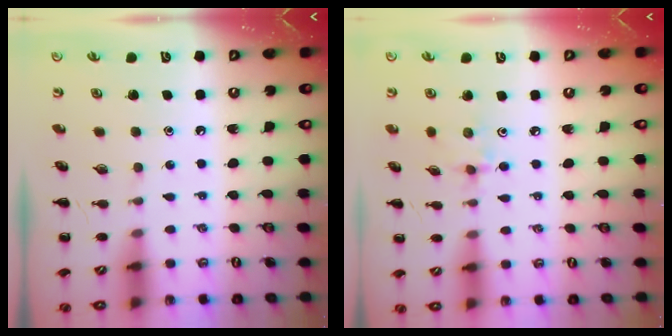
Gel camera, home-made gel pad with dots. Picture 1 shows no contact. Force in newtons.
{"total": 2.7, "press": 2.5, "slide": 0.8}